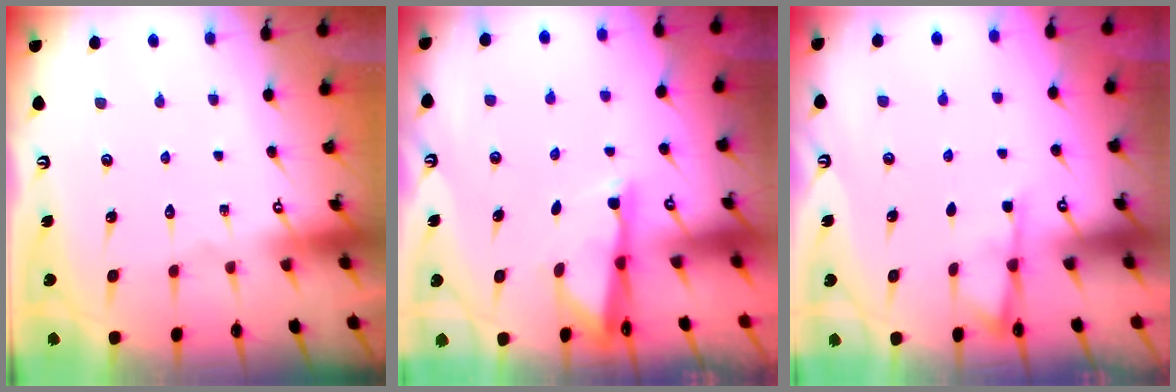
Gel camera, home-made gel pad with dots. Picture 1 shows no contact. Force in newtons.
{"total": 2.8, "press": 2.7, "slide": 0.4}
{"total": 2.4, "press": 2.4, "slide": 0.5}